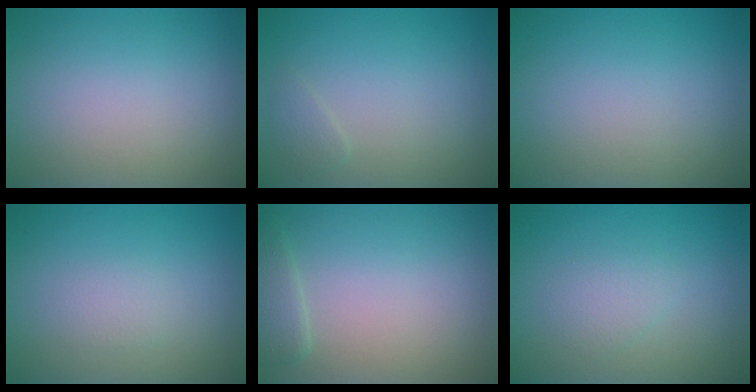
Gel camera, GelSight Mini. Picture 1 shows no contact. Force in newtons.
{"total": 0.9, "press": 0.9, "slide": 0.0}
{"total": 0.0}
{"total": 1.1, "press": 1.1, "slide": 0.1}
{"total": 1.2, "press": 1.2, "slide": 0.1}
{"total": 1.5, "press": 1.5, "slide": 0.1}